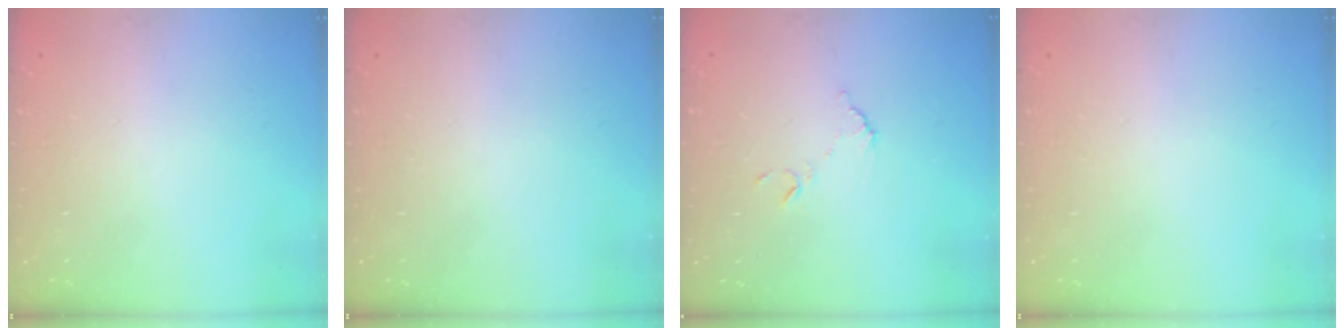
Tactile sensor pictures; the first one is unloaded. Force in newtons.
{"total": 0.0}
{"total": 6.8, "press": 6.8, "slide": 0.4}
{"total": 0.0}